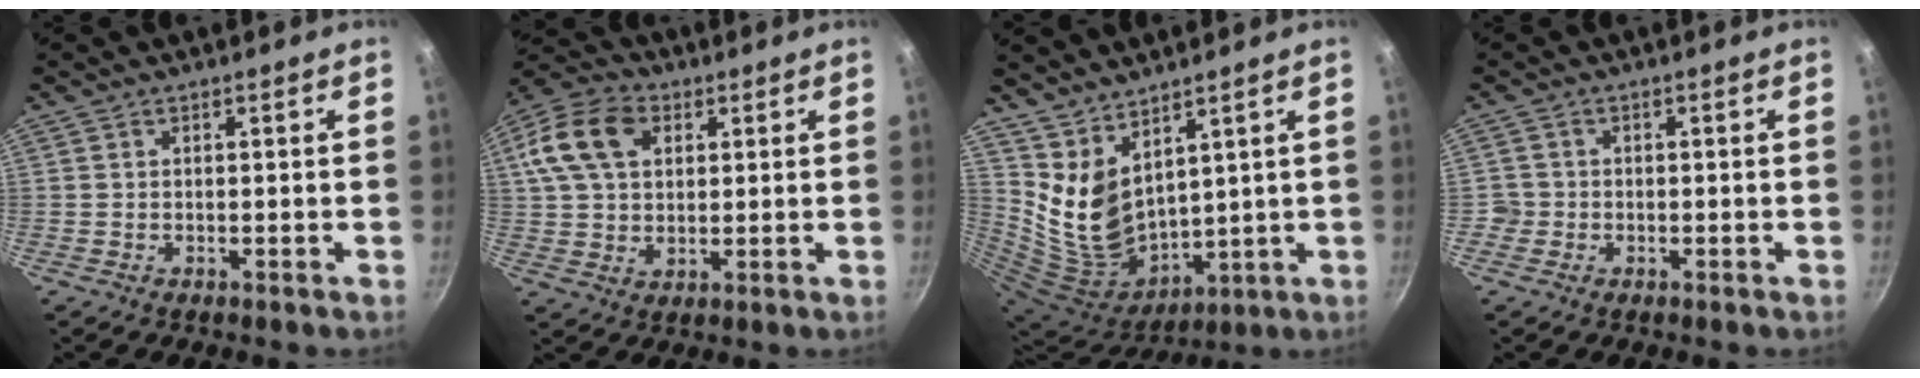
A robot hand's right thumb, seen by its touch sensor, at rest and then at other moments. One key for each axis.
{"total": 14.3, "fx": 4.3, "fy": 9.9, "fz": 9.3, "tx": -0.164, "ty": 0.010, "tz": 0.067}
{"total": 12.1, "fx": 6.8, "fy": 6.4, "fz": 7.7, "tx": -0.125, "ty": -0.072, "tz": 0.156}
{"total": 1.9, "fx": -0.6, "fy": 1.8, "fz": 0.2, "tx": 0.007, "ty": 0.011, "tz": -0.010}